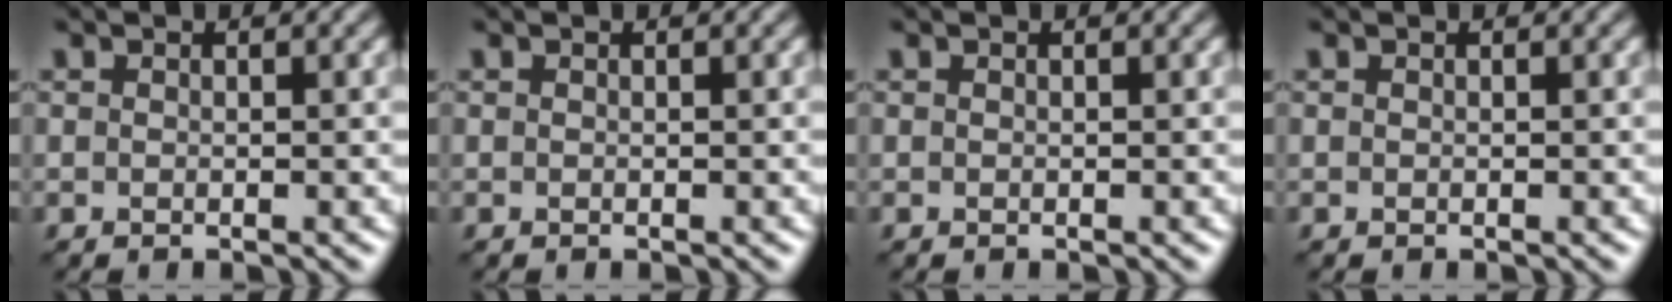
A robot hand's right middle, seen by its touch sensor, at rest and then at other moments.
{"total": 0.0}
{"total": 0.0}
{"total": 0.0}